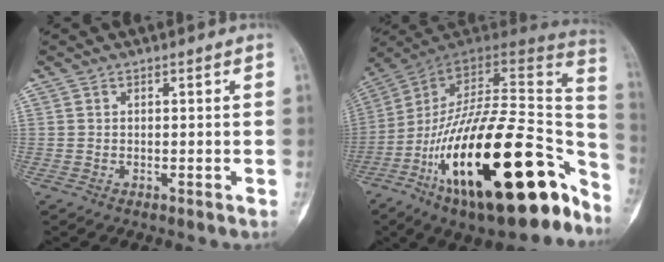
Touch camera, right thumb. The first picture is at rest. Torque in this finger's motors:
{"motor_torque": [2.60, 2.41, 2.40, -0.37, 1.06]}